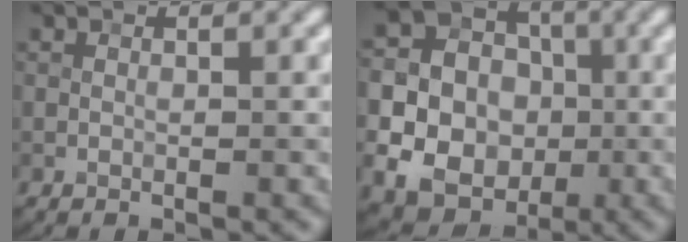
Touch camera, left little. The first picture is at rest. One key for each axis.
{"total": 17.0, "fx": -3.1, "fy": 15.8, "fz": 5.3, "tx": -0.131, "ty": -0.011, "tz": -0.072}